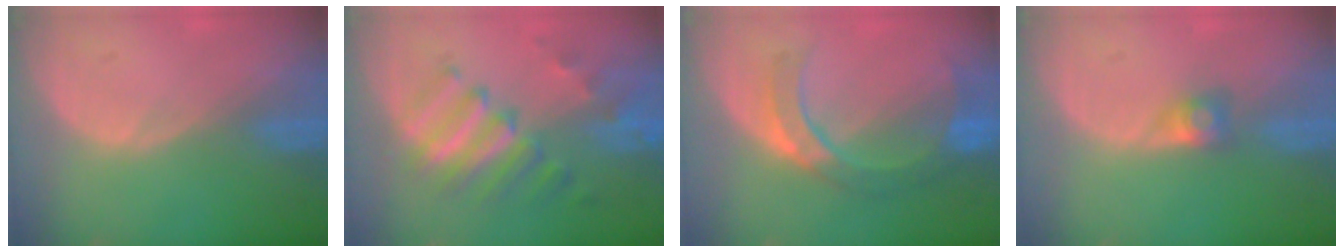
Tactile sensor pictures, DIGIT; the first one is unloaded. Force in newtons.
{"total": 9.5, "press": 8.2, "slide": 4.9}
{"total": 7.2, "press": 7.2, "slide": 0.8}
{"total": 2.6, "press": 2.4, "slide": 1.0}